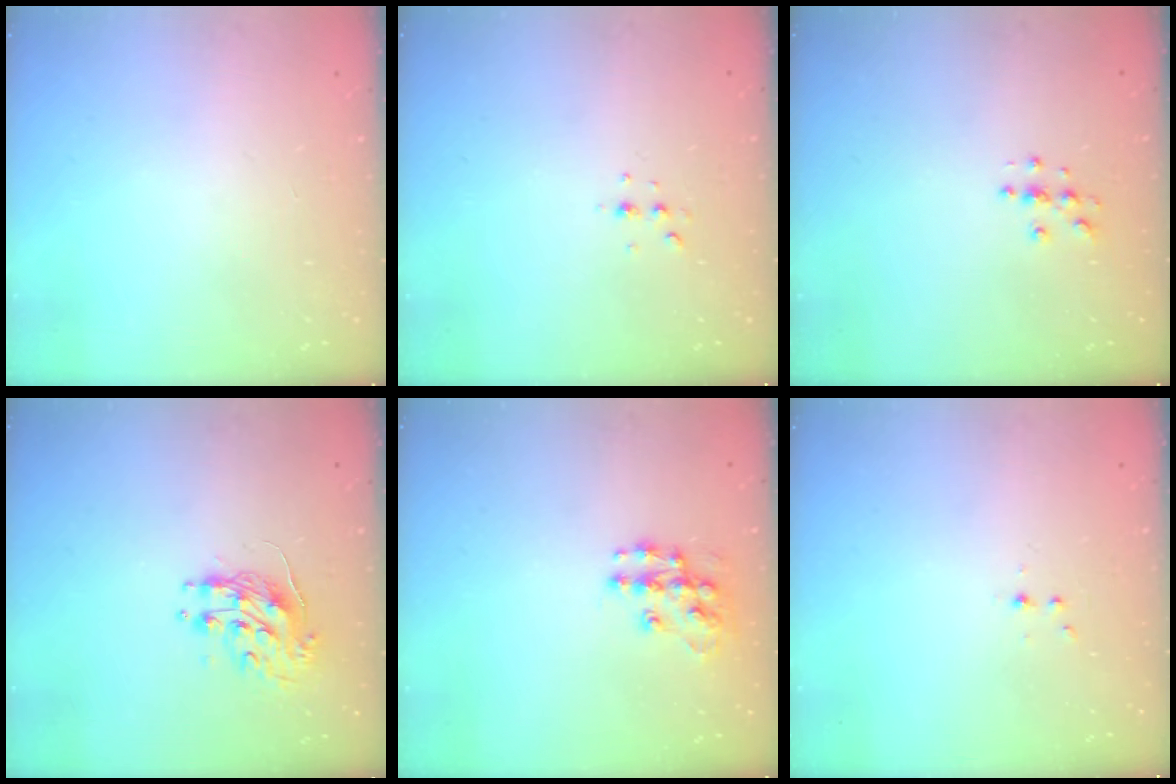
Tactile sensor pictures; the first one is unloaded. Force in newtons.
{"total": 4.0, "press": 3.6, "slide": 1.8}
{"total": 4.3, "press": 4.3, "slide": 0.5}
{"total": 9.4, "press": 9.4, "slide": 0.6}
{"total": 11.4, "press": 11.4, "slide": 0.7}
{"total": 2.8, "press": 2.4, "slide": 1.5}